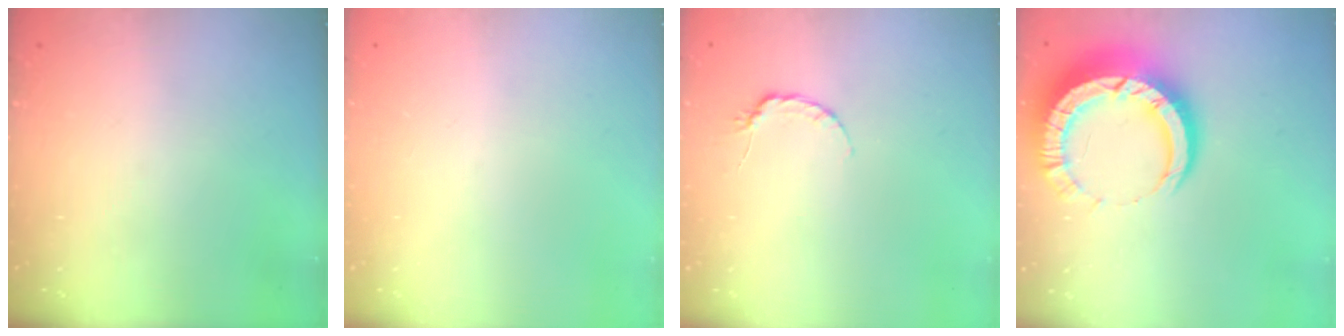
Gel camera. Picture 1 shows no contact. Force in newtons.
{"total": 0.0}
{"total": 4.0, "press": 4.0, "slide": 0.5}
{"total": 12.7, "press": 12.6, "slide": 1.3}